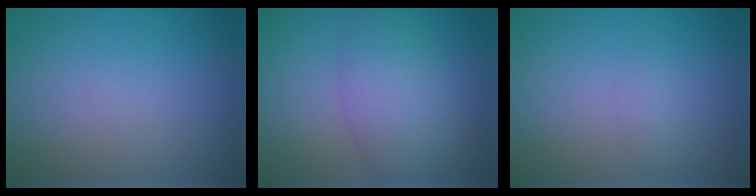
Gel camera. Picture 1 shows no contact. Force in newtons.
{"total": 5.4, "press": 5.4, "slide": 0.2}
{"total": 0.9, "press": 0.9, "slide": 0.0}